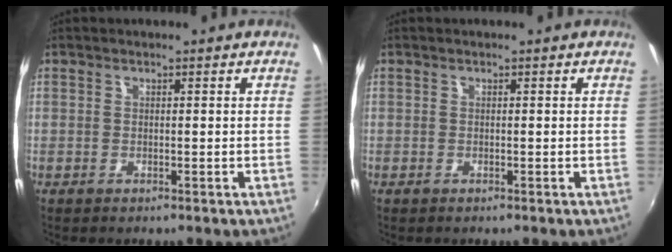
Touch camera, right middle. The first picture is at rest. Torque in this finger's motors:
{"motor_torque": [-0.16, 0.07, 0.00, 0.00]}